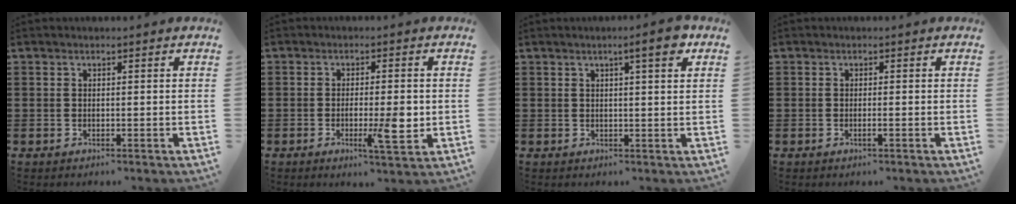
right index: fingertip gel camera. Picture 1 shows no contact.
{"total": 6.2, "force": [-1.1, 1.4, 6.0], "torque": [-0.097, -0.009, -0.019]}
{"total": 4.2, "force": [2.2, 0.5, 3.5], "torque": [-0.048, -0.005, 0.030]}
{"total": 0.8, "force": [-0.4, -0.1, 0.7], "torque": [-0.012, -0.004, -0.007]}